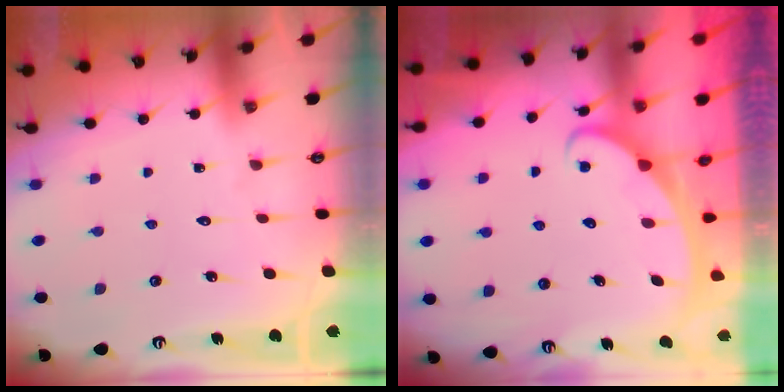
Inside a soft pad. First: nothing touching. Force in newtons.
{"total": 2.4, "press": 2.4, "slide": 0.4}